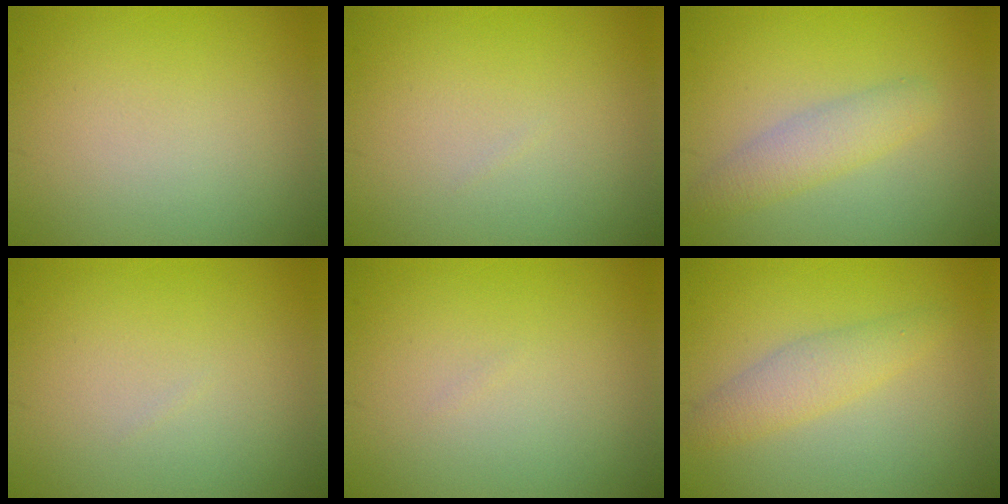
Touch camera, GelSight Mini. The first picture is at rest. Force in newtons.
{"total": 0.0}
{"total": 2.9, "press": 2.9, "slide": 0.1}
{"total": 0.0}
{"total": 0.0}
{"total": 2.5, "press": 2.5, "slide": 0.1}